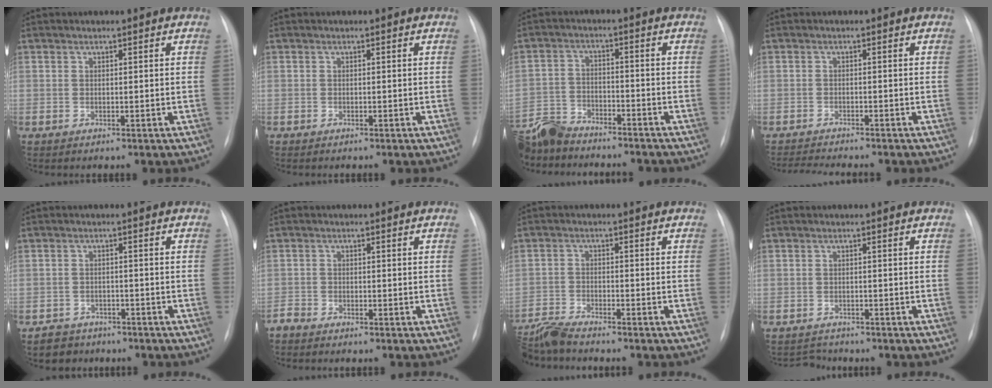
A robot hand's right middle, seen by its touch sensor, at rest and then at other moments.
{"total": 0.0}
{"total": 12.7, "force": [-11.5, 3.9, 3.7], "torque": [-0.086, 0.007, -0.195]}
{"total": 6.0, "force": [-5.6, -0.1, 2.2], "torque": [-0.031, -0.012, -0.085]}
{"total": 3.9, "force": [-3.0, 2.5, -0.2], "torque": [-0.001, 0.007, -0.049]}
{"total": 1.9, "force": [-1.9, 0.2, 0.2], "torque": [-0.003, -0.005, -0.035]}
{"total": 5.8, "force": [-5.6, -0.3, 1.6], "torque": [-0.031, -0.021, -0.106]}
{"total": 2.0, "force": [-1.9, 0.4, -0.7], "torque": [0.011, -0.009, -0.030]}